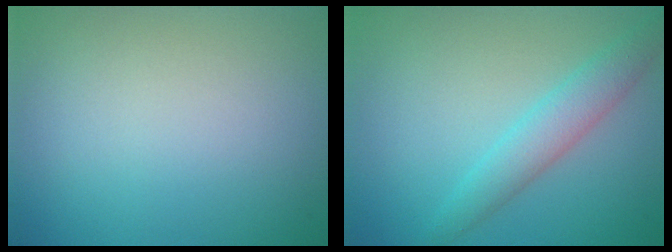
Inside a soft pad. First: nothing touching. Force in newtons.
{"total": 3.0, "press": 3.0, "slide": 0.1}